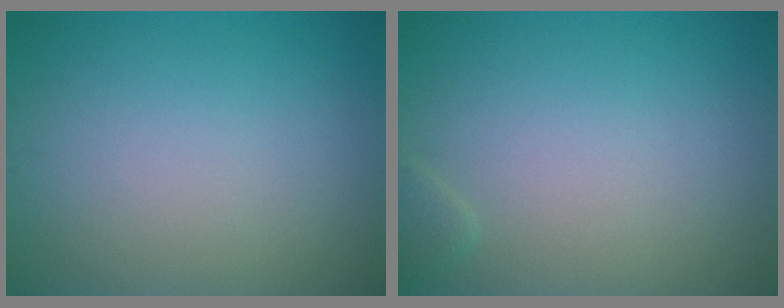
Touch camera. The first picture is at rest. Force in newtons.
{"total": 0.8, "press": 0.8, "slide": 0.1}